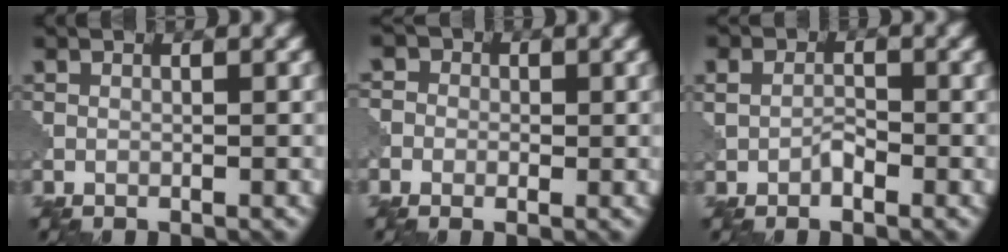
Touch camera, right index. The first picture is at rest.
{"total": 3.4, "force": [0.6, 3.0, 1.4], "torque": [0.003, 0.015, -0.031]}
{"total": 1.6, "force": [-0.3, 1.3, 1.0], "torque": [-0.020, 0.001, -0.009]}